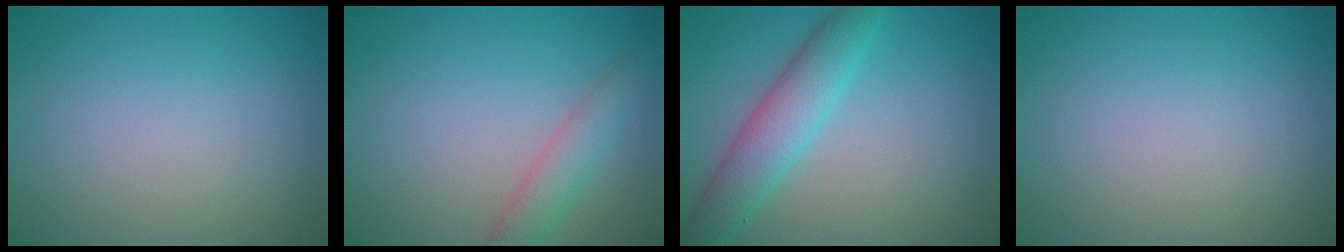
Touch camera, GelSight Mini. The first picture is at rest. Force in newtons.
{"total": 2.5, "press": 2.5, "slide": 0.1}
{"total": 4.8, "press": 4.8, "slide": 0.0}
{"total": 0.0}